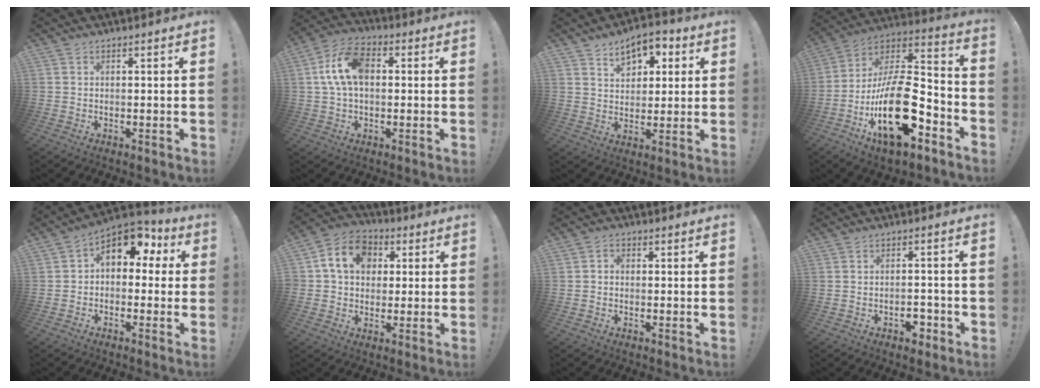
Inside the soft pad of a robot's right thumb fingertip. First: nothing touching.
{"total": 12.5, "force": [1.5, 7.7, 9.7], "torque": [-0.194, 0.011, 0.030]}
{"total": 9.6, "force": [5.2, 6.4, 4.8], "torque": [-0.073, -0.020, 0.096]}
{"total": 25.7, "force": [-8.5, 11.7, 21.2], "torque": [-0.380, 0.043, -0.131]}
{"total": 11.0, "force": [4.3, 7.2, 7.1], "torque": [-0.099, -0.018, 0.082]}
{"total": 12.2, "force": [3.6, 10.0, 6.1], "torque": [-0.097, 0.007, 0.073]}
{"total": 2.0, "force": [-0.9, 1.4, 1.0], "torque": [-0.023, 0.011, -0.016]}
{"total": 4.1, "force": [-2.4, 2.4, 2.3], "torque": [-0.026, 0.011, -0.041]}